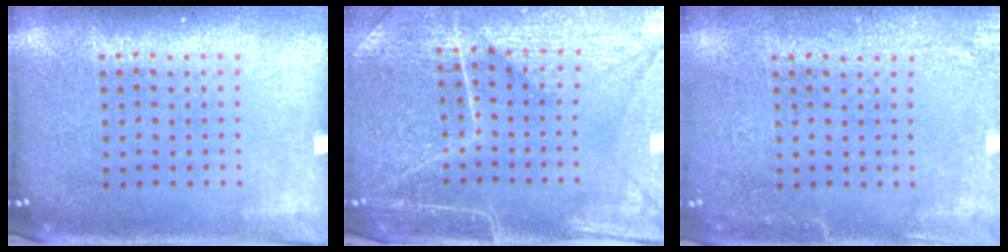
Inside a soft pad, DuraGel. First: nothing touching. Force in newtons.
{"total": 4.5, "press": 4.2, "slide": 1.6}
{"total": 2.6, "press": 2.6, "slide": 0.3}